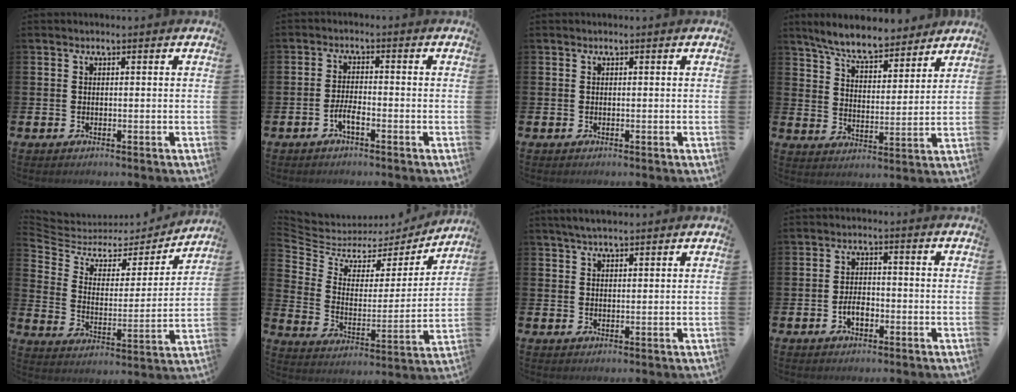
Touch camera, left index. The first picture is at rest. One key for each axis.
{"total": 2.3, "fx": -1.2, "fy": 0.6, "fz": 1.9, "tx": -0.041, "ty": 0.006, "tz": -0.021}
{"total": 0.0}
{"total": 7.7, "fx": 7.1, "fy": 1.7, "fz": 2.6, "tx": -0.075, "ty": -0.038, "tz": 0.125}
{"total": 5.5, "fx": 4.3, "fy": 3.0, "fz": 1.5, "tx": -0.063, "ty": -0.034, "tz": 0.067}
{"total": 5.9, "fx": 4.9, "fy": 3.2, "fz": 1.1, "tx": -0.061, "ty": -0.039, "tz": 0.080}
{"total": 3.1, "fx": 2.6, "fy": 0.8, "fz": 1.4, "tx": -0.030, "ty": 0.000, "tz": 0.048}
{"total": 2.8, "fx": -0.9, "fy": 1.6, "fz": 2.1, "tx": -0.031, "ty": 0.001, "tz": -0.020}